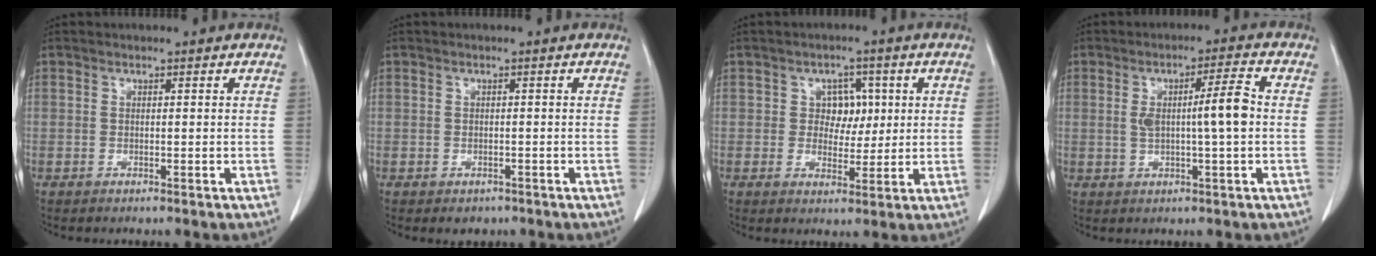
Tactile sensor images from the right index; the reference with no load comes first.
{"total": 1.9, "force": [-1.3, 1.3, 0.6], "torque": [-0.005, 0.003, -0.009]}
{"total": 4.5, "force": [0.9, 3.6, 2.5], "torque": [-0.026, 0.010, 0.018]}
{"total": 6.4, "force": [0.1, 0.2, 6.4], "torque": [-0.108, 0.008, 0.004]}